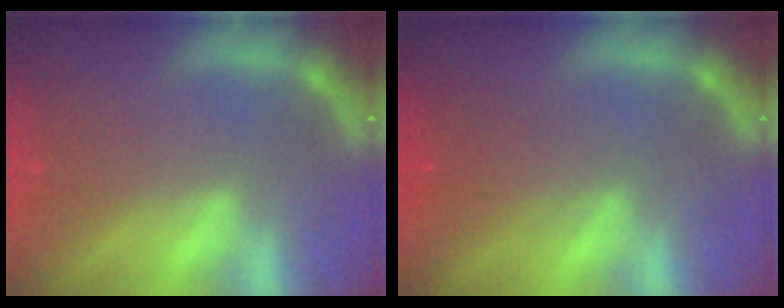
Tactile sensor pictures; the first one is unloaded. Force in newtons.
{"total": 2.5}